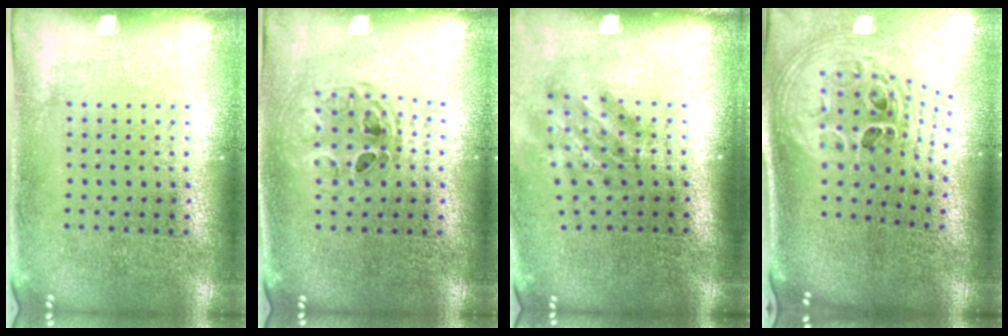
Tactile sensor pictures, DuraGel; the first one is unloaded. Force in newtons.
{"total": 0.9, "press": 0.9, "slide": 0.1}
{"total": 1.9, "press": 1.2, "slide": 1.4}
{"total": 2.8, "press": 2.0, "slide": 1.9}